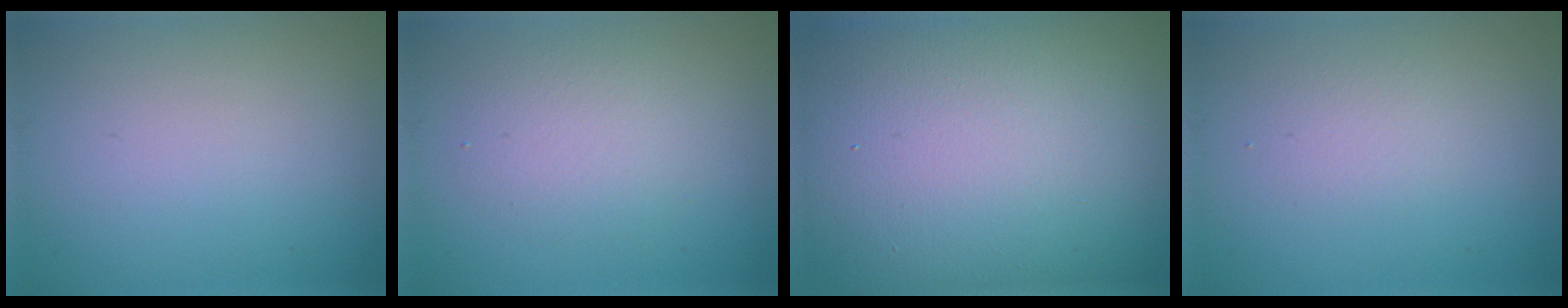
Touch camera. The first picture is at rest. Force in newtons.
{"total": 2.9, "press": 2.9, "slide": 0.2}
{"total": 22.0, "press": 21.9, "slide": 1.1}
{"total": 1.3, "press": 1.3, "slide": 0.1}